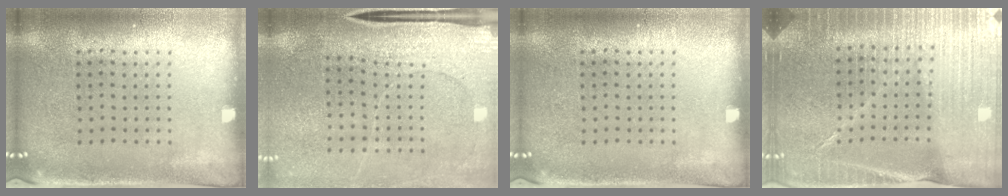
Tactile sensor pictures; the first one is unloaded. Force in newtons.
{"total": 2.9, "press": 2.8, "slide": 0.7}
{"total": 0.0}
{"total": 4.2, "press": 3.9, "slide": 1.6}